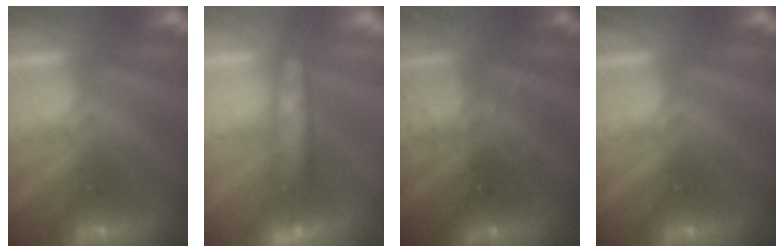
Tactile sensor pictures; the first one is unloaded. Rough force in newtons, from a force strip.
{"total": 5.8}
{"total": 2.9}
{"total": 0.0}